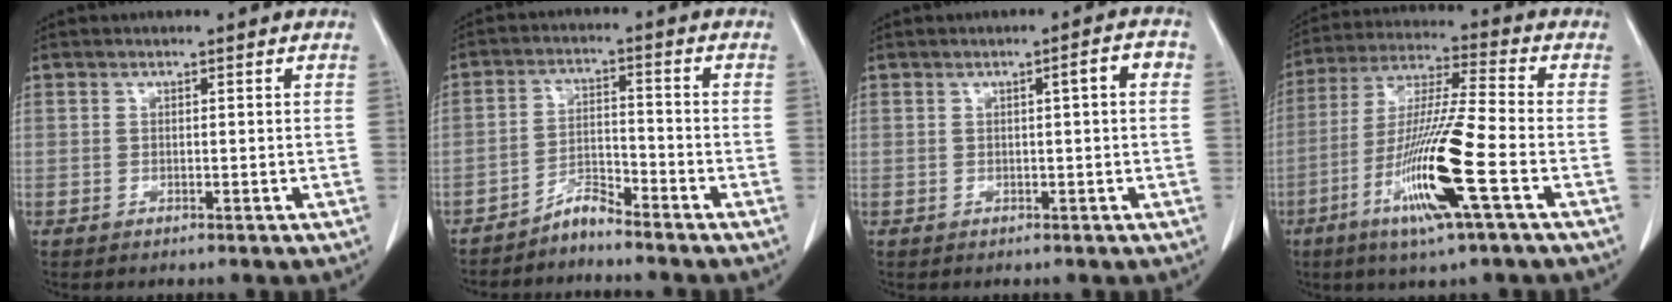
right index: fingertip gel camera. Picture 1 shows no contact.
{"total": 3.5, "force": [-3.4, 0.3, 0.8], "torque": [-0.011, -0.008, -0.065]}
{"total": 3.0, "force": [0.5, 0.3, 2.9], "torque": [-0.039, 0.010, 0.005]}
{"total": 15.1, "force": [-5.7, -0.3, 14.0], "torque": [-0.284, -0.018, -0.109]}